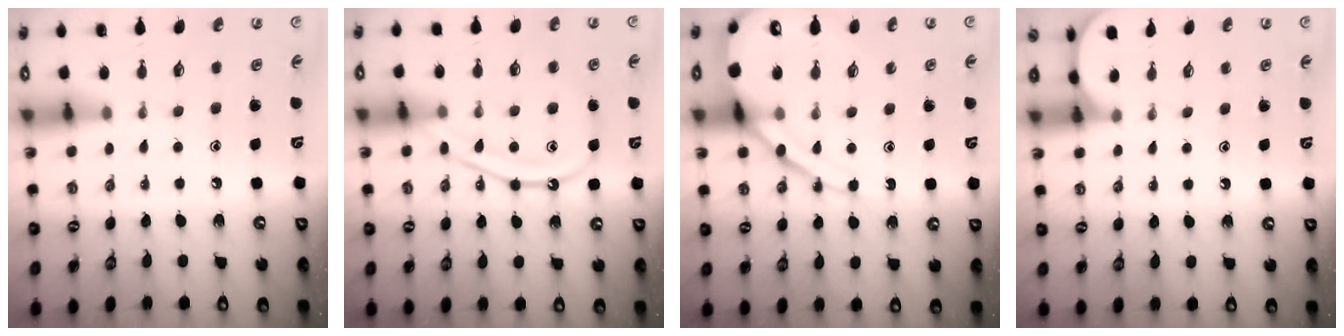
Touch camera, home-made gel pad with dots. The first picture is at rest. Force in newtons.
{"total": 10.6, "press": 10.5, "slide": 1.0}
{"total": 12.5, "press": 12.4, "slide": 1.2}
{"total": 0.7, "press": 0.7, "slide": 0.1}